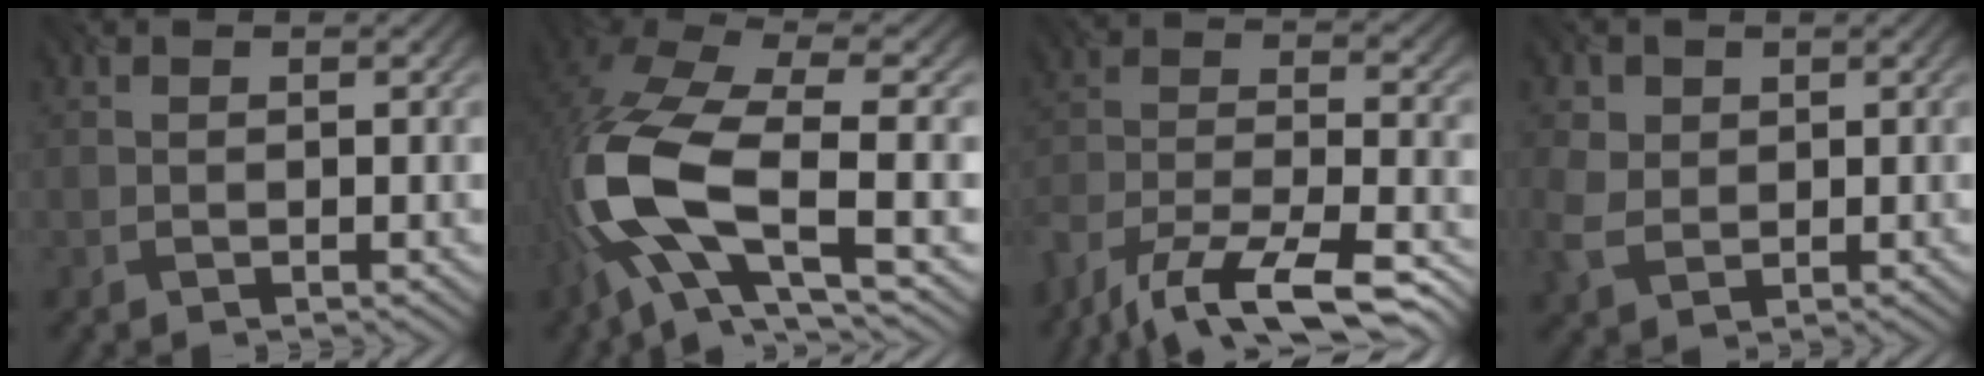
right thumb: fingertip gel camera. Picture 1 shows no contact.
{"total": 14.5, "force": [-3.3, 6.0, 12.7], "torque": [-0.303, -0.018, -0.069]}
{"total": 15.2, "force": [-12.2, 4.7, 7.7], "torque": [-0.160, -0.022, -0.195]}
{"total": 3.8, "force": [0.6, 3.3, 1.6], "torque": [-0.052, 0.001, 0.012]}